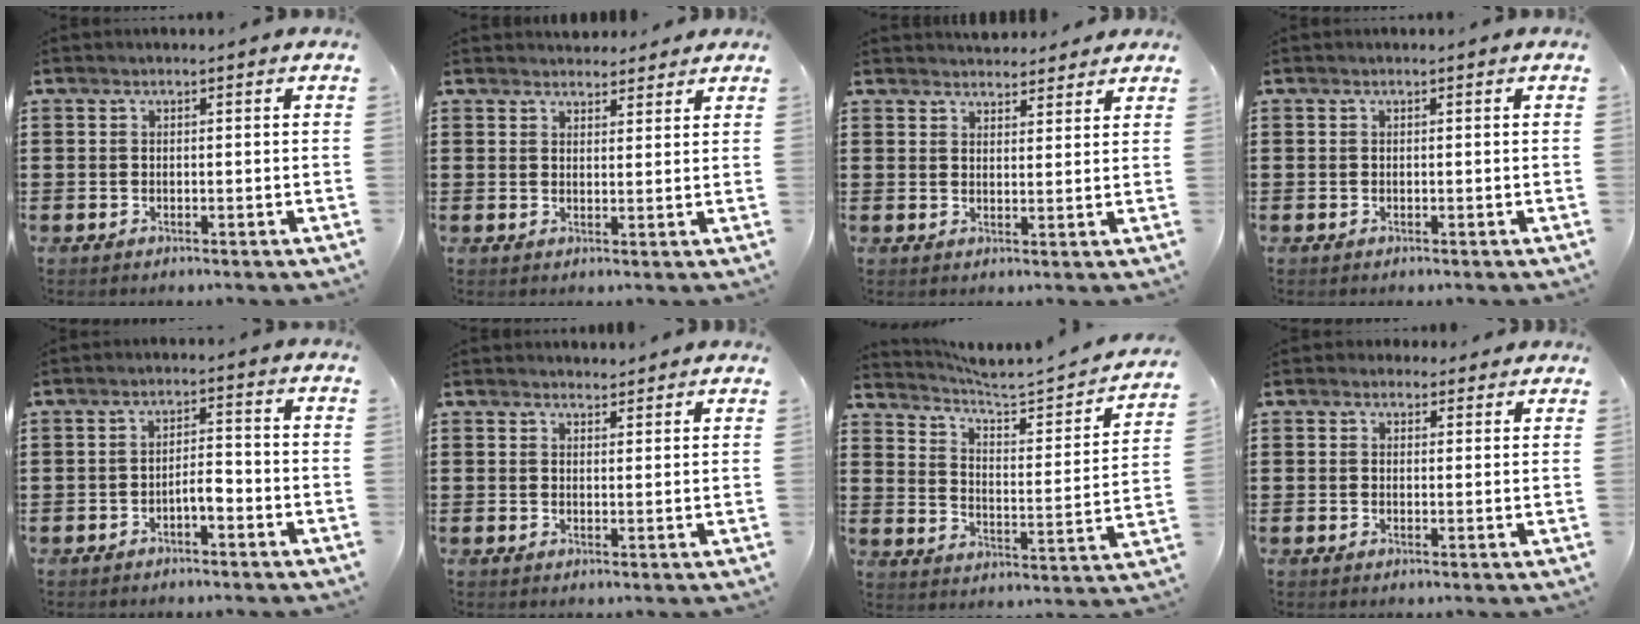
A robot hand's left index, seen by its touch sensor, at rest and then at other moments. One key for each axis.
{"total": 2.6, "fx": 2.5, "fy": 0.8, "fz": 0.0, "tx": 0.000, "ty": -0.006, "tz": 0.047}
{"total": 3.1, "fx": 3.0, "fy": 0.8, "fz": 0.2, "tx": -0.004, "ty": -0.009, "tz": 0.055}
{"total": 0.0}
{"total": 3.2, "fx": -1.9, "fy": 0.9, "fz": 2.3, "tx": -0.046, "ty": 0.007, "tz": -0.039}
{"total": 1.8, "fx": 1.8, "fy": 0.4, "fz": 0.0, "tx": -0.004, "ty": 0.001, "tz": 0.035}
{"total": 3.5, "fx": 3.2, "fy": 0.0, "fz": 1.4, "tx": -0.050, "ty": -0.035, "tz": 0.042}
{"total": 1.9, "fx": 1.4, "fy": 1.2, "fz": 0.3, "tx": -0.004, "ty": 0.006, "tz": 0.025}